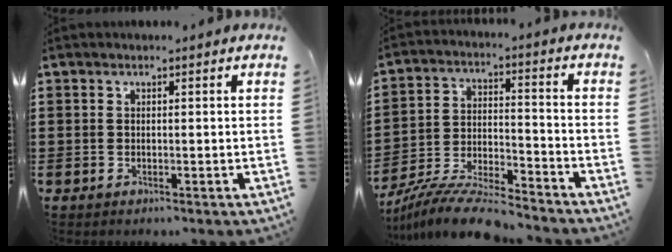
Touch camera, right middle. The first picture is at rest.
{"total": 10.3, "force": [-9.7, 0.5, 3.4], "torque": [-0.068, 0.014, -0.191]}